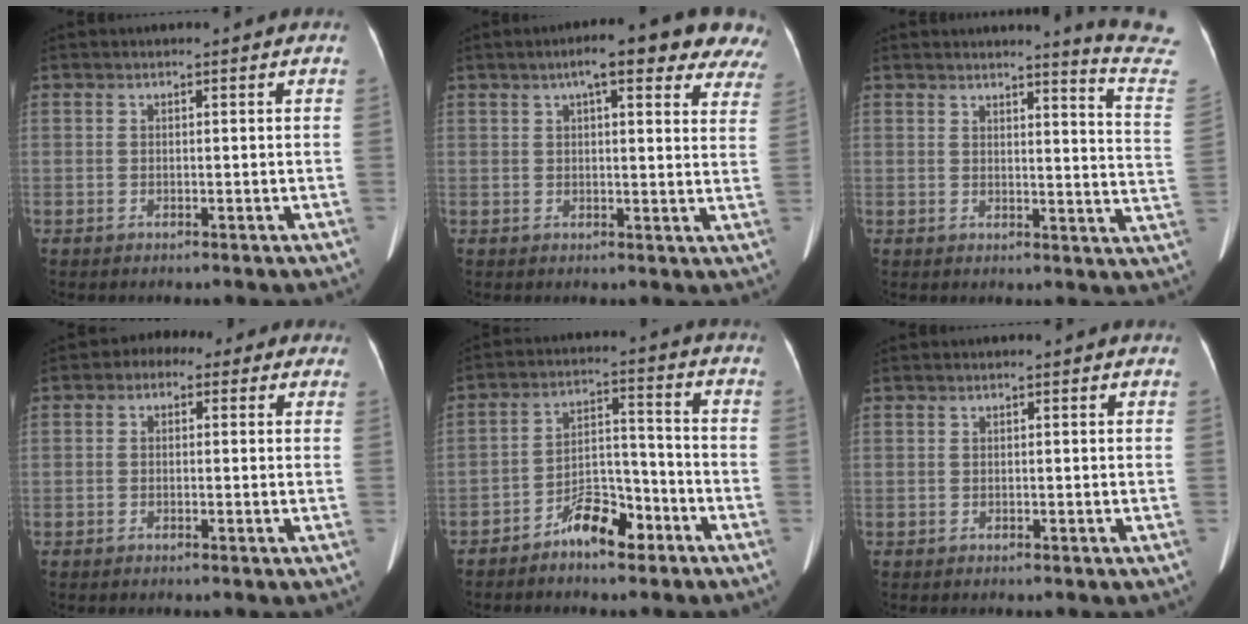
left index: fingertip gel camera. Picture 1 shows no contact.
{"total": 15.2, "force": [11.3, 3.4, 9.6], "torque": [-0.112, 0.025, 0.122]}
{"total": 10.7, "force": [10.5, -2.0, 1.2], "torque": [-0.014, -0.120, 0.094]}
{"total": 4.3, "force": [1.5, 3.1, 2.6], "torque": [-0.029, 0.035, 0.010]}
{"total": 7.5, "force": [-5.2, 2.9, 4.6], "torque": [-0.082, 0.021, -0.090]}
{"total": 0.0}